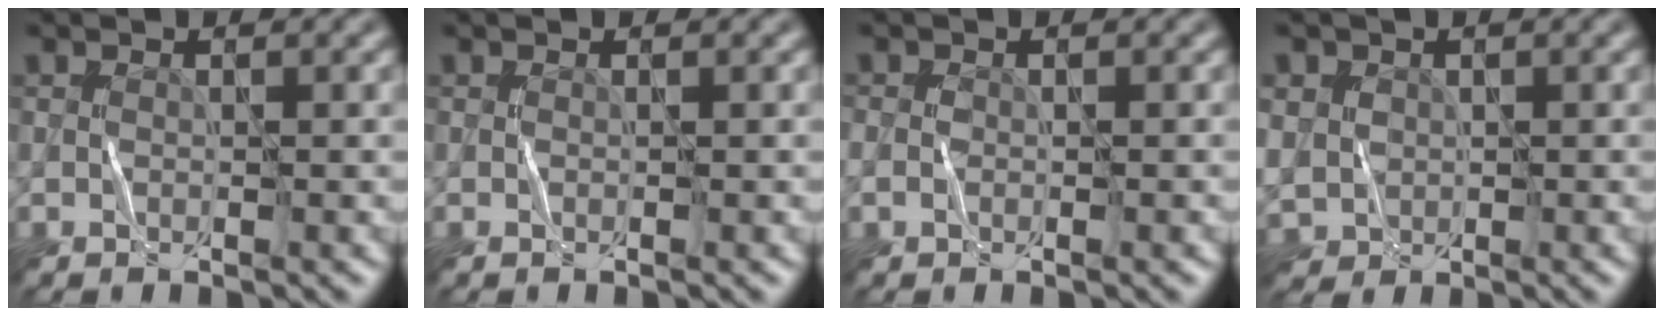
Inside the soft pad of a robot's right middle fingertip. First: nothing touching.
{"total": 0.0}
{"total": 1.1, "force": [-0.3, 0.8, 0.7], "torque": [-0.014, 0.000, -0.006]}
{"total": 4.0, "force": [0.4, 3.7, 1.6], "torque": [-0.055, 0.010, 0.005]}